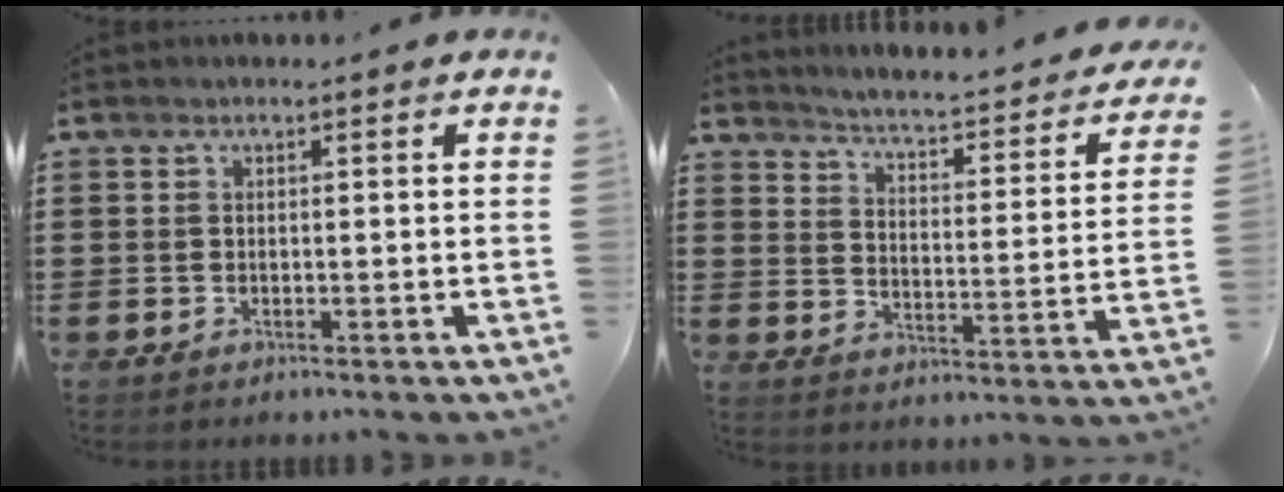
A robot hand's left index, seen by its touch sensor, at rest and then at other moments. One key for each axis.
{"total": 2.7, "fx": 2.5, "fy": -0.5, "fz": 0.9, "tx": -0.037, "ty": -0.036, "tz": 0.030}